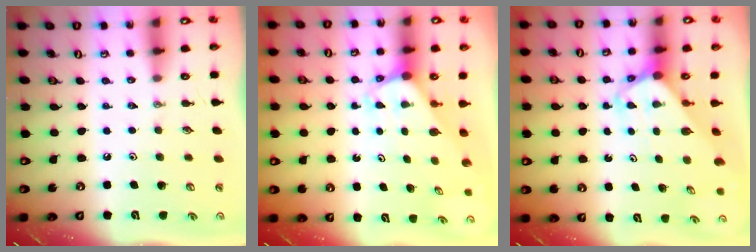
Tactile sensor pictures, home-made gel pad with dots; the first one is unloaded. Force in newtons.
{"total": 2.0, "press": 2.0, "slide": 0.1}
{"total": 2.7, "press": 2.7, "slide": 0.1}